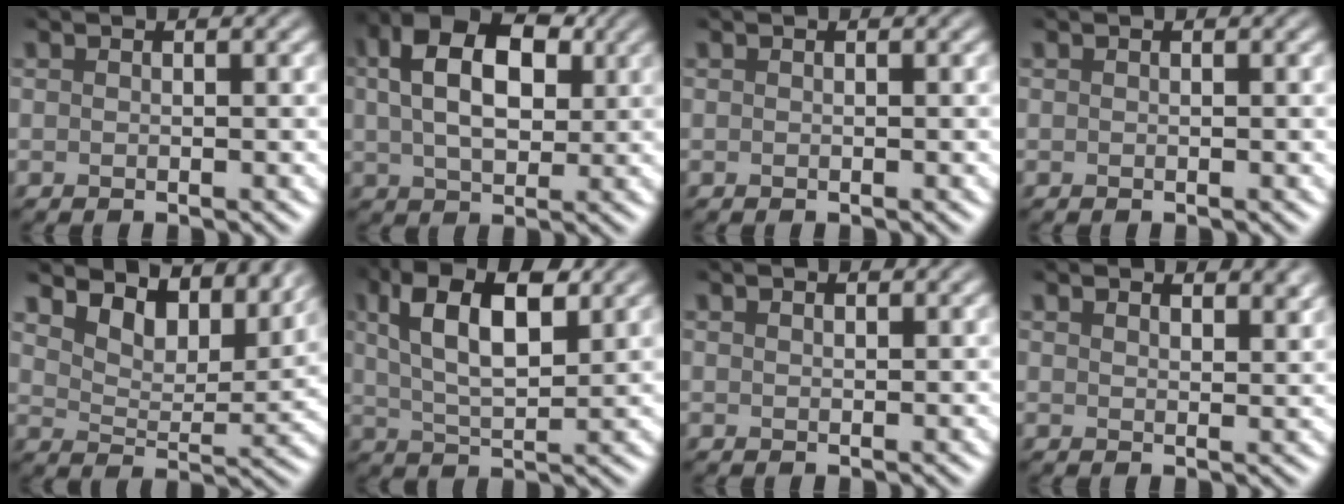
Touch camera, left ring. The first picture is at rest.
{"total": 8.3, "force": [2.2, 4.9, 6.3], "torque": [-0.113, 0.021, 0.031]}
{"total": 0.0}
{"total": 0.0}
{"total": 6.9, "force": [5.8, 2.4, 2.9], "torque": [-0.058, 0.000, 0.086]}
{"total": 8.2, "force": [3.2, 3.5, 6.7], "torque": [-0.123, 0.015, 0.052]}
{"total": 0.6, "force": [0.5, 0.2, 0.3], "torque": [-0.010, 0.003, 0.010]}
{"total": 3.4, "force": [2.6, 1.4, 1.7], "torque": [-0.030, 0.006, 0.038]}